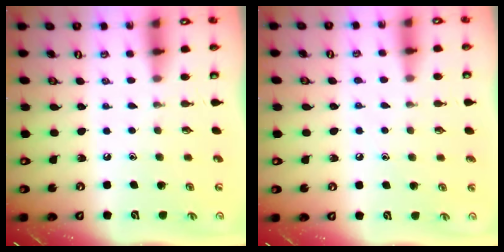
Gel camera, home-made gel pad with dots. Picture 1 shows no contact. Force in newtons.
{"total": 3.5, "press": 3.5, "slide": 0.4}